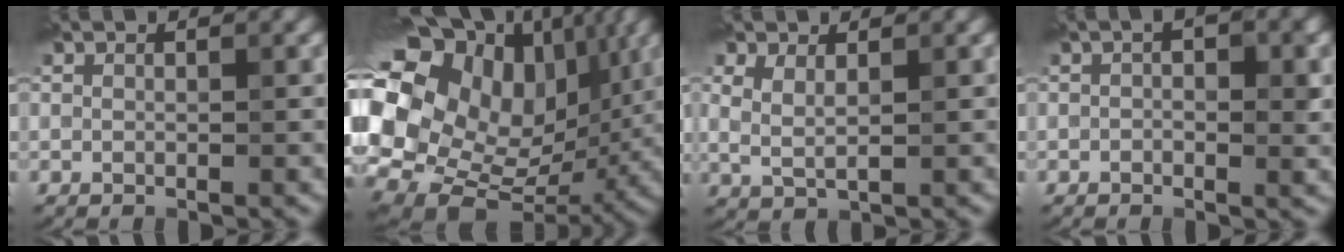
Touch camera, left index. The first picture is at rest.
{"total": 19.4, "force": [2.7, 14.9, 12.2], "torque": [-0.247, 0.012, 0.058]}
{"total": 2.3, "force": [1.0, 1.1, 1.7], "torque": [-0.040, 0.004, 0.025]}
{"total": 2.8, "force": [0.1, 1.2, 2.6], "torque": [-0.032, 0.007, -0.004]}